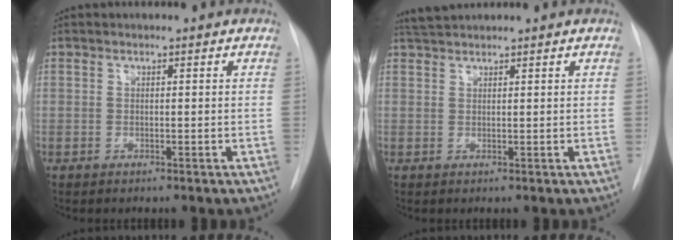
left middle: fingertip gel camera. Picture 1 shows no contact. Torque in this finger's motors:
{"motor_torque": [0.09, -0.11, -0.03, 0.01]}